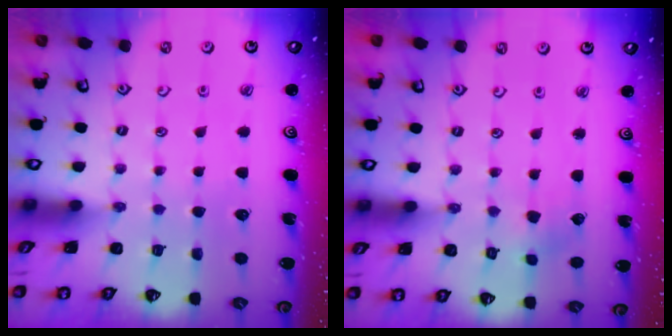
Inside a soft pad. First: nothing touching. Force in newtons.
{"total": 1.9, "press": 1.9, "slide": 0.2}